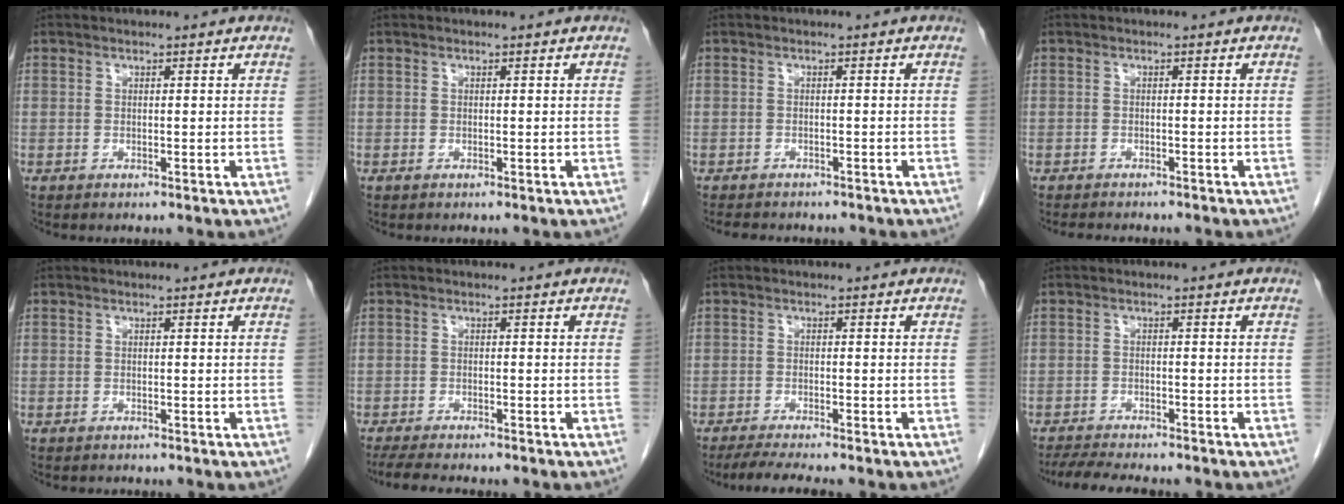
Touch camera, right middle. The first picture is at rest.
{"total": 0.0}
{"total": 7.2, "force": [-6.3, 2.3, 2.7], "torque": [-0.038, -0.001, -0.078]}
{"total": 5.3, "force": [-4.7, 1.2, 2.1], "torque": [-0.027, -0.006, -0.062]}
{"total": 0.7, "force": [-0.7, 0.2, 0.1], "torque": [-0.007, -0.001, -0.011]}
{"total": 7.6, "force": [-6.6, 1.4, 3.7], "torque": [-0.056, -0.014, -0.098]}
{"total": 5.1, "force": [-4.4, 0.0, 2.6], "torque": [-0.043, -0.016, -0.073]}
{"total": 7.9, "force": [-7.1, 1.0, 3.3], "torque": [-0.052, -0.014, -0.110]}